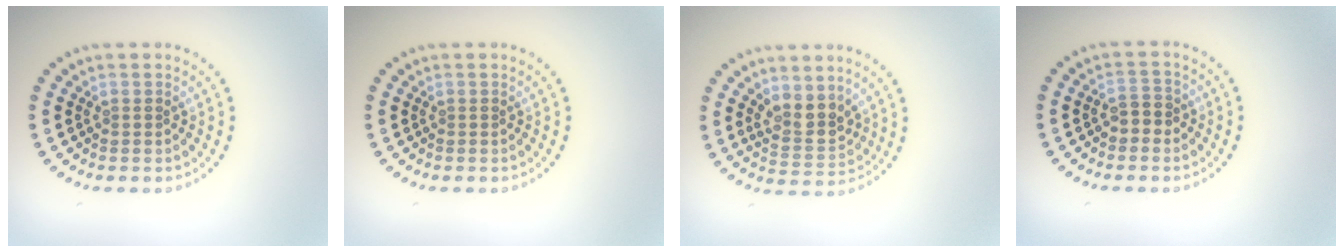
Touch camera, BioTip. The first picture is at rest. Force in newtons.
{"total": 0.0}
{"total": 3.2, "press": 3.0, "slide": 1.3}
{"total": 1.9, "press": 1.7, "slide": 0.7}